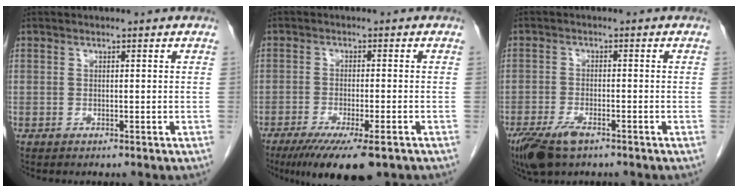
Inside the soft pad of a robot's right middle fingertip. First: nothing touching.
{"total": 10.8, "force": [-7.5, 1.9, 7.5], "torque": [-0.110, -0.021, -0.114]}
{"total": 6.6, "force": [-4.4, 2.3, 4.3], "torque": [-0.085, -0.012, -0.078]}